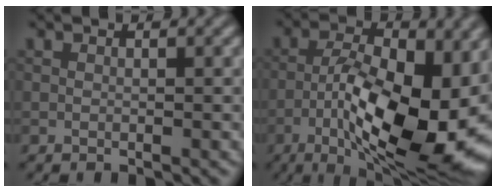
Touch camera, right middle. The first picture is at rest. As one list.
[{"total": 16.0, "force": [-4.6, 6.3, 14.0], "torque": [-0.215, -0.005, -0.076]}]